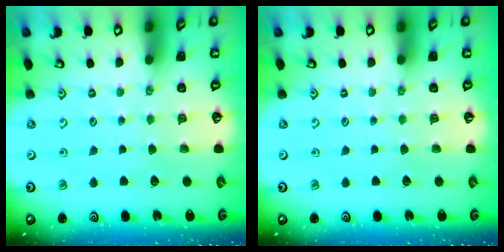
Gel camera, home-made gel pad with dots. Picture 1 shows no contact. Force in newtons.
{"total": 0.0}